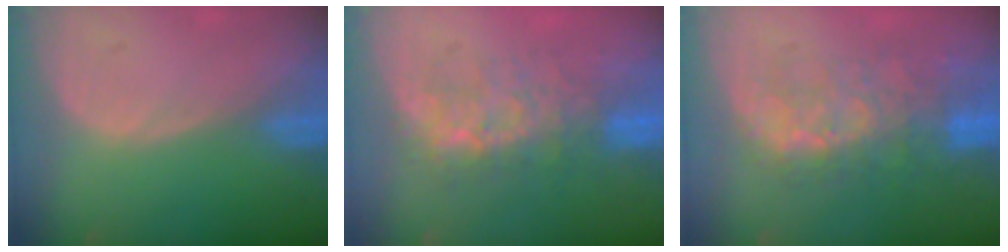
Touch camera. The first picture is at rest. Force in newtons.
{"total": 7.6, "press": 7.3, "slide": 2.1}
{"total": 9.9, "press": 8.5, "slide": 5.1}